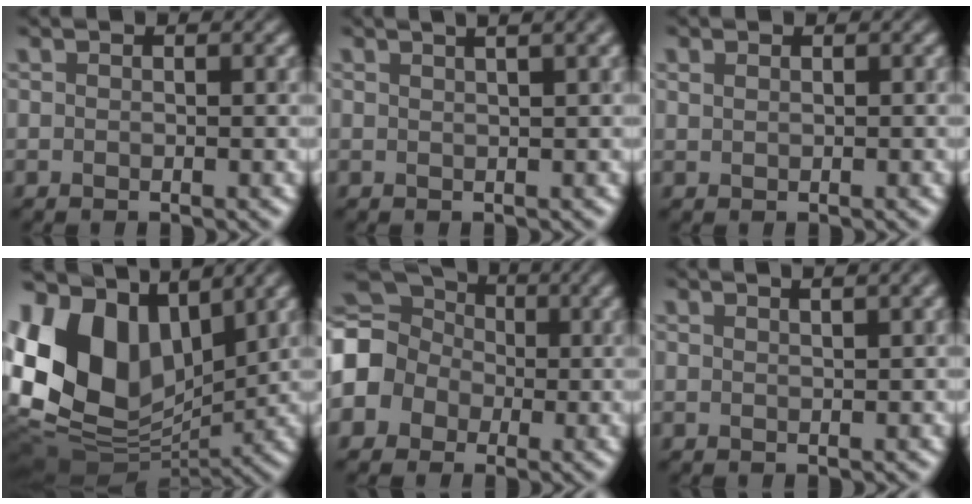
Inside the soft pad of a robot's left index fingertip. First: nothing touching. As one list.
[{"total": 4.8, "force": [2.7, 1.8, 3.5], "torque": [-0.025, 0.037, 0.013]}, {"total": 0.5, "force": [0.4, 0.4, -0.1], "torque": [0.001, 0.000, 0.008]}, {"total": 13.2, "force": [2.5, 8.9, 9.4], "torque": [-0.219, 0.013, 0.034]}, {"total": 11.5, "force": [-1.1, 10.3, 5.0], "torque": [-0.121, 0.012, -0.068]}, {"total": 2.0, "force": [1.2, 0.5, 1.5], "torque": [-0.011, 0.004, 0.014]}]